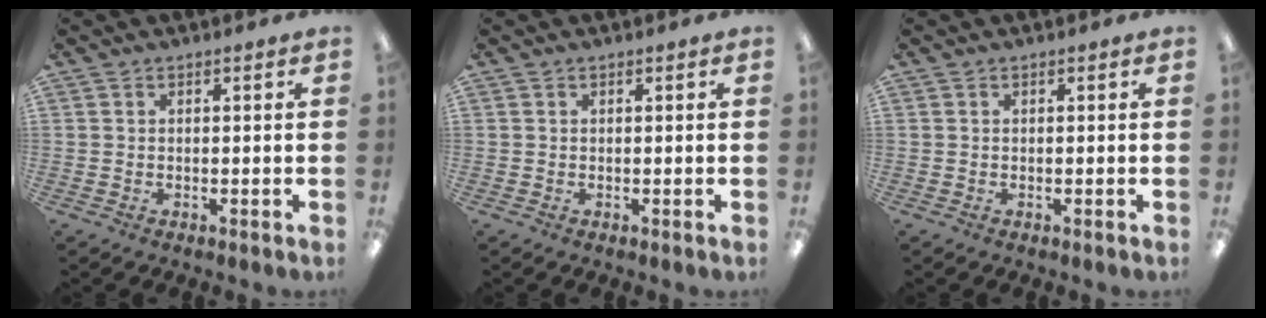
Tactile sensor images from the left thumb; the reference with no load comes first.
{"total": 0.0}
{"total": 0.0}